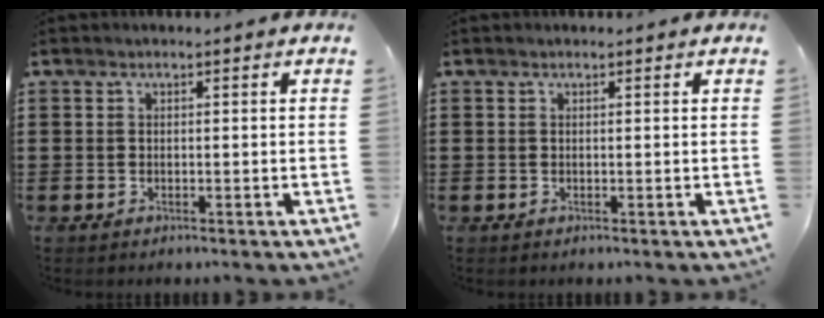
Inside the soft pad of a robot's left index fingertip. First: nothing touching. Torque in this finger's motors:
{"motor_torque": [-0.90, 0.67, -0.25, 0.00]}